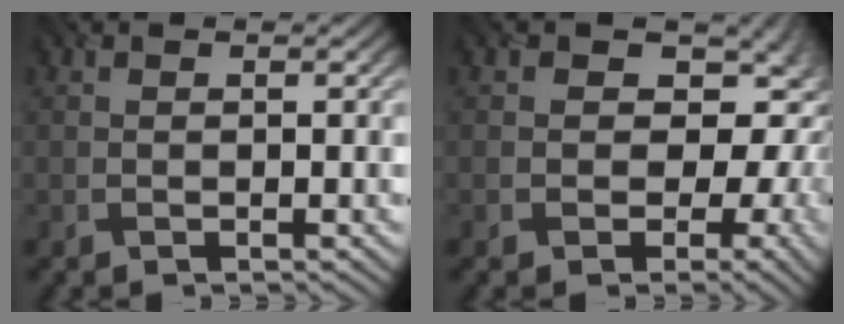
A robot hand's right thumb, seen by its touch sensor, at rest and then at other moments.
{"total": 9.0, "force": [-1.3, 7.4, 4.9], "torque": [-0.039, 0.002, -0.022]}